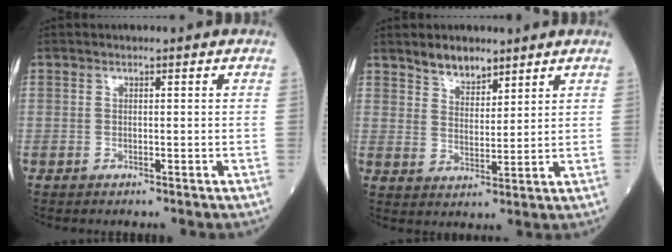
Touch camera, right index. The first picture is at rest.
{"total": 4.7, "force": [3.9, 2.0, 1.7], "torque": [-0.032, 0.000, 0.077]}